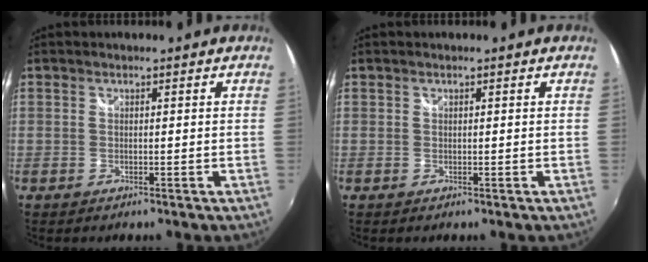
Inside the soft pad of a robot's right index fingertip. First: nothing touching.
{"total": 0.0}